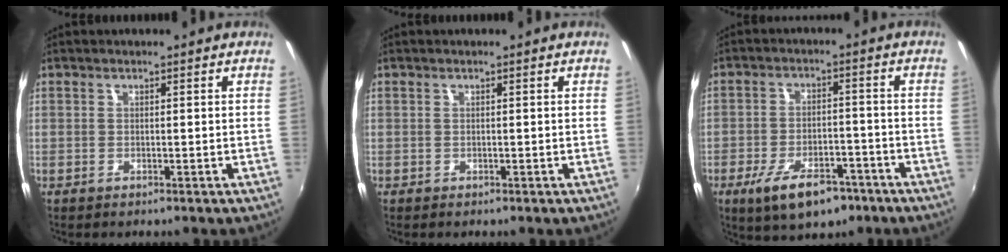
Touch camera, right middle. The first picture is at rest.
{"total": 0.0}
{"total": 11.2, "force": [-6.9, 5.2, 7.2], "torque": [-0.150, -0.012, -0.107]}